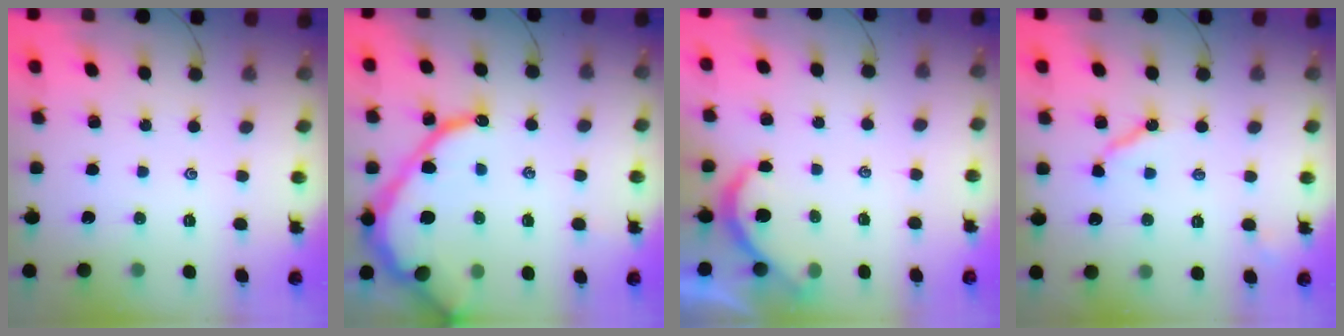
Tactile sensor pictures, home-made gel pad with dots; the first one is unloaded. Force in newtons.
{"total": 16.2, "press": 16.2, "slide": 1.5}
{"total": 4.0, "press": 4.0, "slide": 0.4}
{"total": 6.8, "press": 6.8, "slide": 0.6}